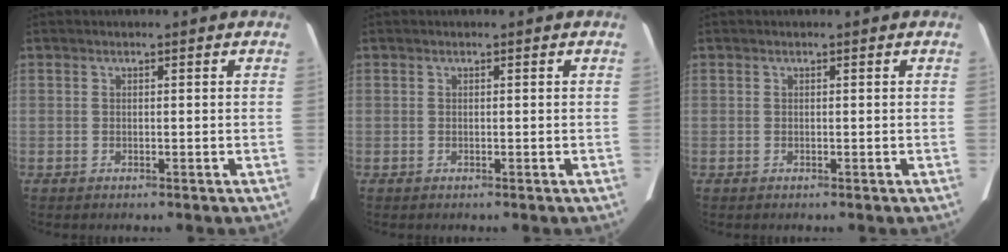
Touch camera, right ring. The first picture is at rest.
{"total": 0.0}
{"total": 0.0}